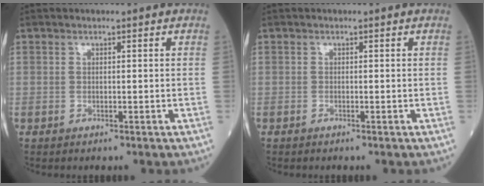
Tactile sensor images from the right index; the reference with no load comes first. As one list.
[{"total": 0.0}]